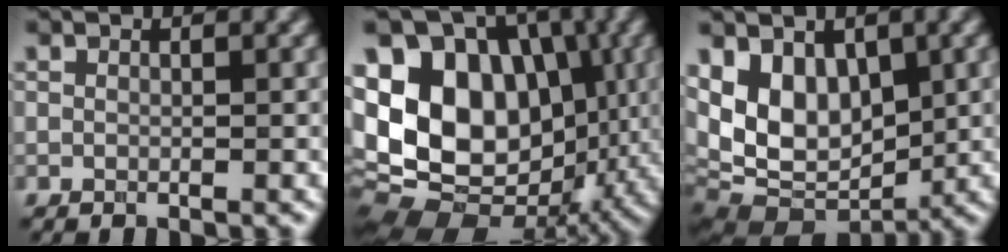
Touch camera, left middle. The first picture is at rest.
{"total": 14.8, "force": [0.7, 11.0, 9.8], "torque": [-0.180, 0.013, -0.001]}
{"total": 9.1, "force": [1.5, 5.9, 6.8], "torque": [-0.108, -0.006, 0.030]}